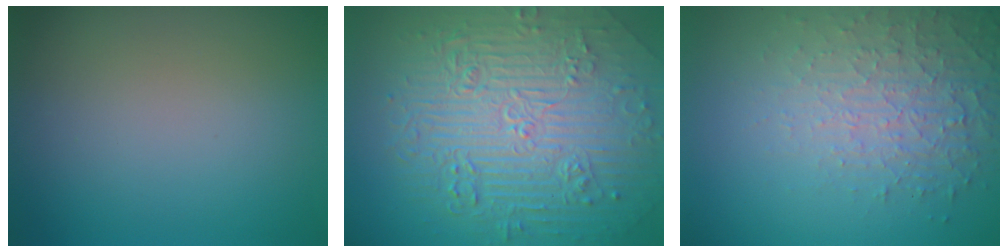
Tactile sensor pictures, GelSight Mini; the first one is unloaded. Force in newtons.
{"total": 11.0, "press": 7.3, "slide": 8.3}
{"total": 5.2, "press": 3.3, "slide": 3.9}